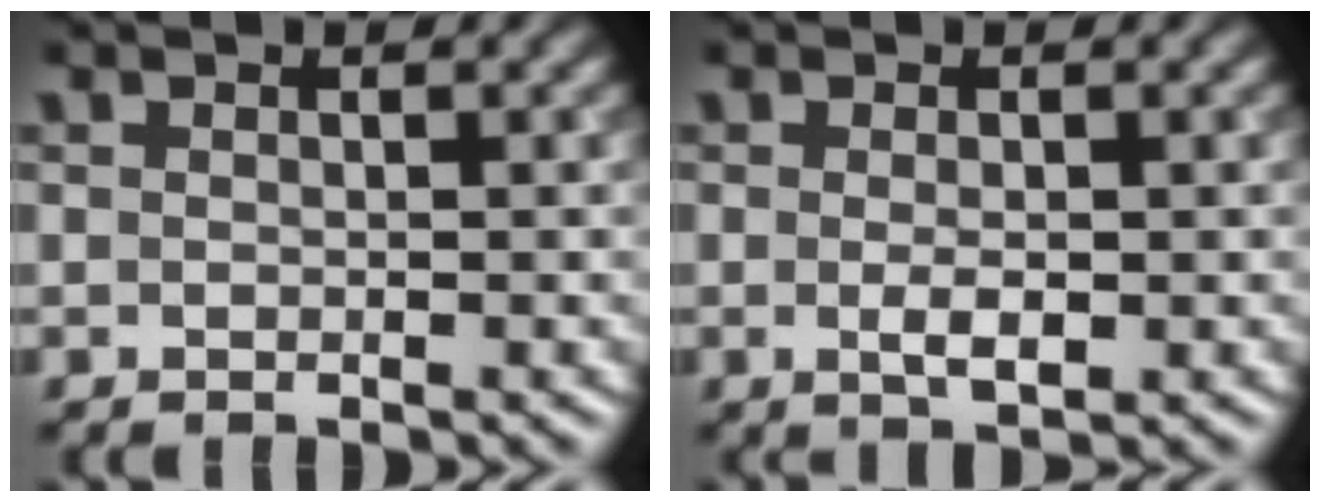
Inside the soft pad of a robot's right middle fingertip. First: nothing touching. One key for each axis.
{"total": 1.7, "fx": -0.2, "fy": 0.6, "fz": 1.5, "tx": -0.031, "ty": -0.006, "tz": -0.002}